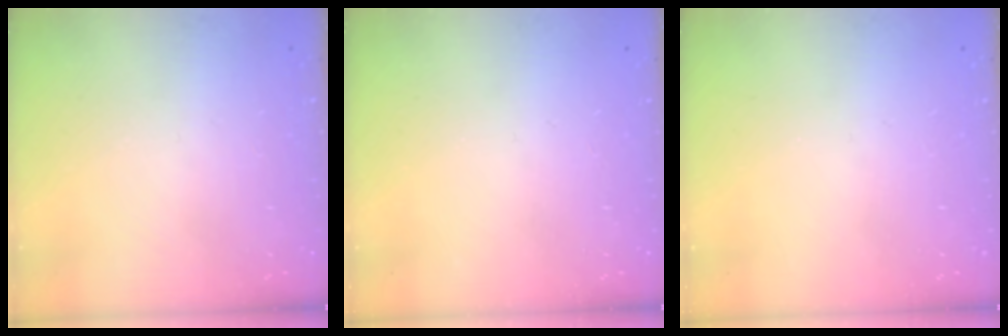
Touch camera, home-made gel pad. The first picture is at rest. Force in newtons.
{"total": 0.0}
{"total": 0.0}